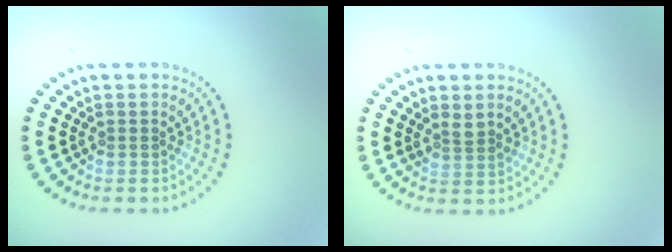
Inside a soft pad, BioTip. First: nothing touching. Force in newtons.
{"total": 1.5, "press": 1.3, "slide": 0.8}